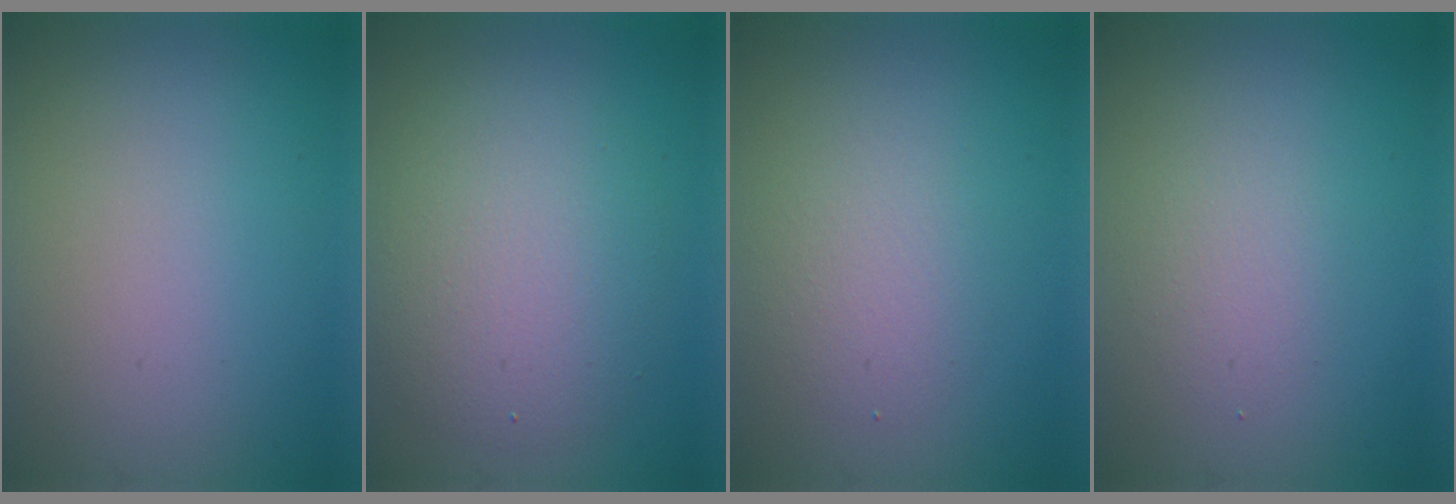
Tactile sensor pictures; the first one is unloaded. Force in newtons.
{"total": 5.1, "press": 5.1, "slide": 0.6}
{"total": 2.5, "press": 2.5, "slide": 0.1}
{"total": 1.7, "press": 1.7, "slide": 0.1}